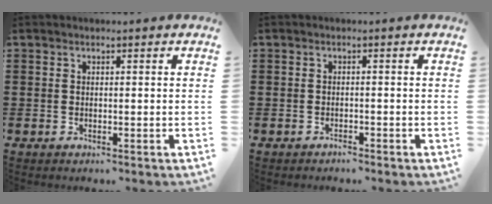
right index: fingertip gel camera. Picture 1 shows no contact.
{"total": 1.0, "force": [-1.0, 0.0, 0.1], "torque": [-0.005, -0.003, -0.021]}